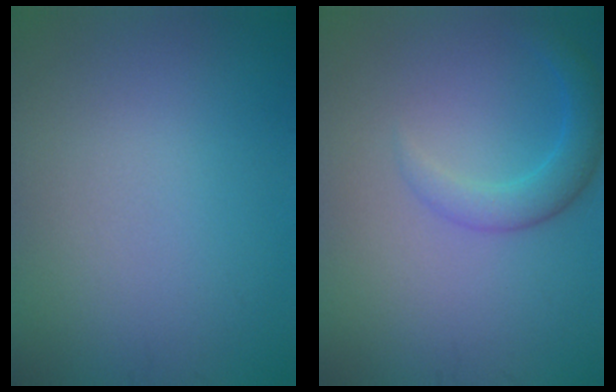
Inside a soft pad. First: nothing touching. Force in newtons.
{"total": 2.8, "press": 2.8, "slide": 0.1}